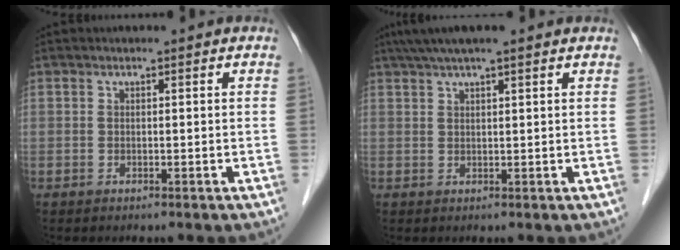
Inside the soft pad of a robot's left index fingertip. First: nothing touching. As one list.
[{"total": 7.5, "force": [5.8, 0.4, 4.7], "torque": [-0.076, 0.046, 0.090]}]